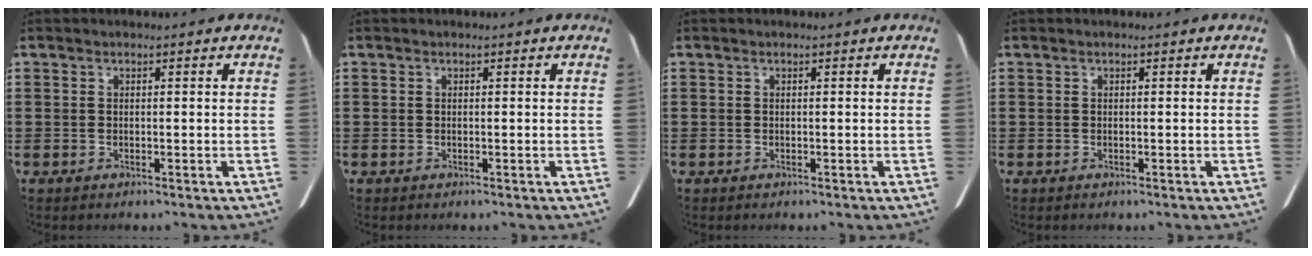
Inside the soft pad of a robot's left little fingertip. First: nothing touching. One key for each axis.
{"total": 0.0}
{"total": 0.0}
{"total": 0.0}